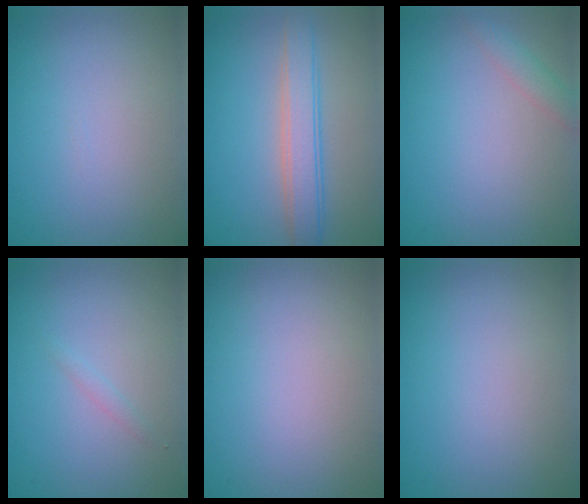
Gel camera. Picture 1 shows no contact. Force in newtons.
{"total": 3.9, "press": 3.9, "slide": 0.3}
{"total": 1.5, "press": 1.5, "slide": 0.1}
{"total": 0.7, "press": 0.7, "slide": 0.1}
{"total": 0.0}
{"total": 0.0}